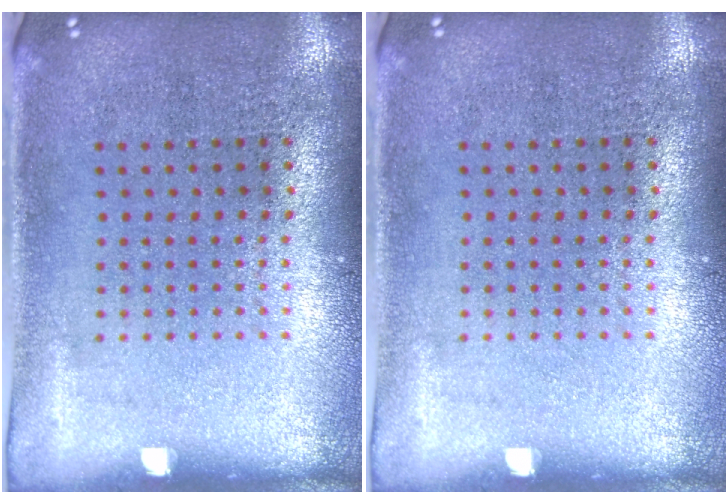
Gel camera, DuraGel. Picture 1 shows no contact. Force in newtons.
{"total": 0.0}